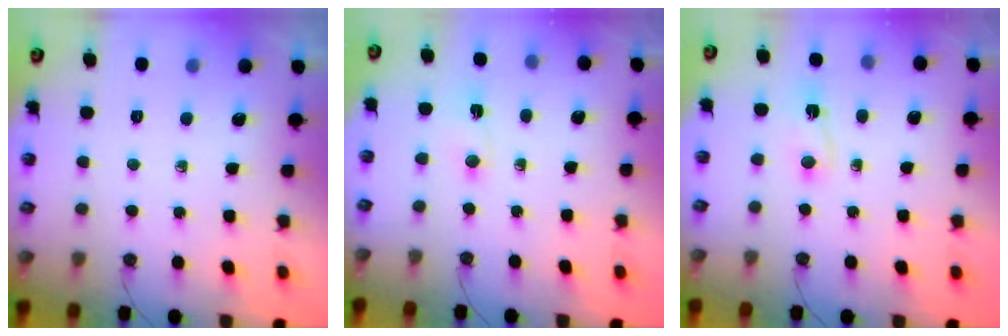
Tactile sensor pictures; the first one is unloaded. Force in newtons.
{"total": 1.1, "press": 1.0, "slide": 0.4}
{"total": 2.4, "press": 2.3, "slide": 0.4}